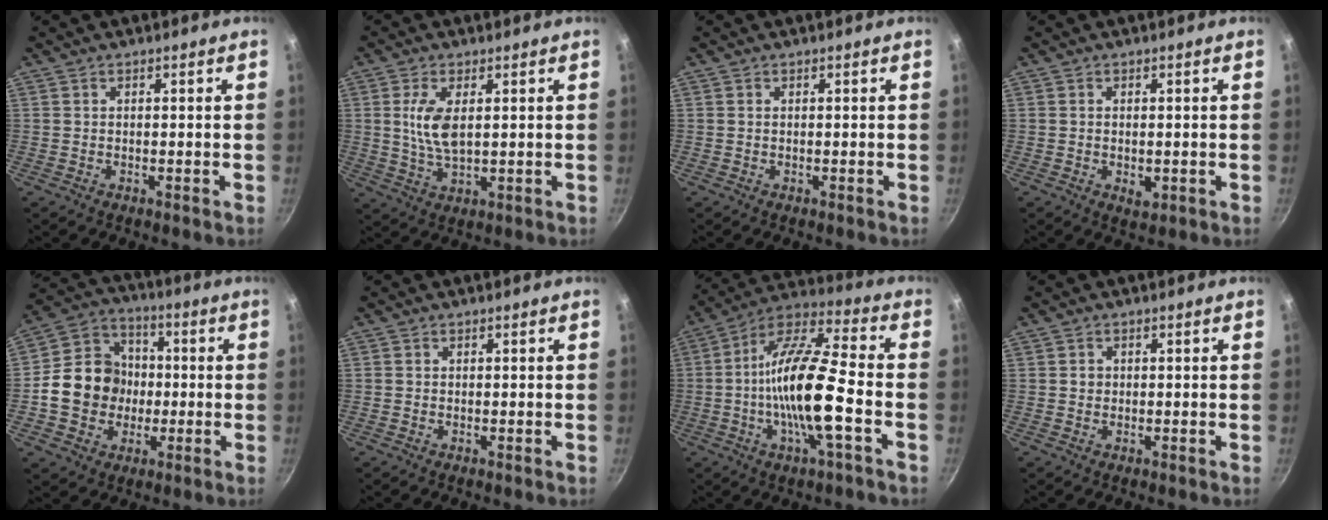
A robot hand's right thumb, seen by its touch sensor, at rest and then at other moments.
{"total": 7.1, "force": [1.4, 3.2, 6.1], "torque": [-0.119, -0.008, 0.030]}
{"total": 0.0}
{"total": 2.4, "force": [-0.4, 1.4, 1.9], "torque": [-0.029, -0.006, -0.005]}
{"total": 14.4, "force": [-1.5, 12.5, 7.0], "torque": [-0.091, 0.030, -0.038]}
{"total": 0.0}
{"total": 17.7, "force": [-3.7, 4.4, 16.7], "torque": [-0.306, 0.033, -0.085]}
{"total": 1.1, "force": [0.0, 1.0, 0.3], "torque": [-0.001, 0.003, 0.000]}